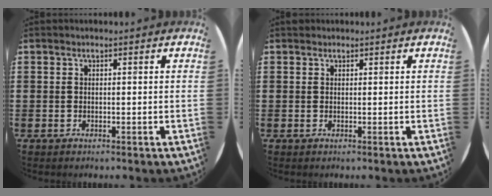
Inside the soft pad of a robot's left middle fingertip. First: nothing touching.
{"total": 0.0}